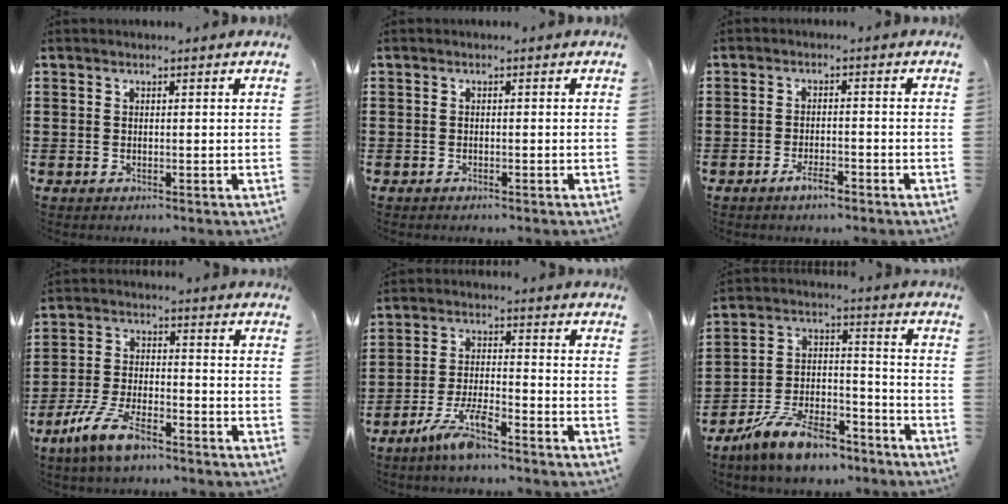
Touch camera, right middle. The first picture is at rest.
{"total": 0.6, "force": [-0.6, 0.2, 0.1], "torque": [-0.002, 0.001, -0.013]}
{"total": 3.0, "force": [-2.2, 0.9, 1.8], "torque": [-0.032, 0.006, -0.041]}
{"total": 8.5, "force": [-6.1, 2.5, 5.4], "torque": [-0.122, 0.001, -0.119]}
{"total": 6.5, "force": [-4.8, 1.0, 4.2], "torque": [-0.095, -0.006, -0.093]}
{"total": 11.2, "force": [-9.3, 3.3, 5.4], "torque": [-0.110, 0.033, -0.183]}